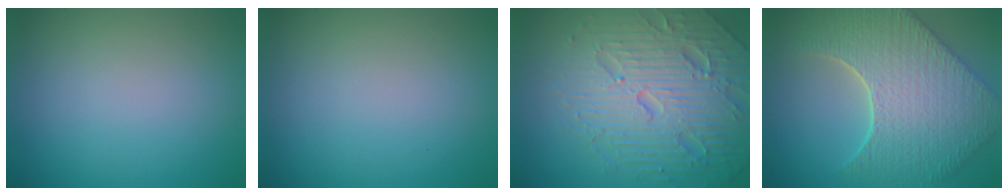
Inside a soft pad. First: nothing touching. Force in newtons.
{"total": 0.0}
{"total": 7.4, "press": 7.3, "slide": 1.6}
{"total": 9.7, "press": 7.0, "slide": 6.7}